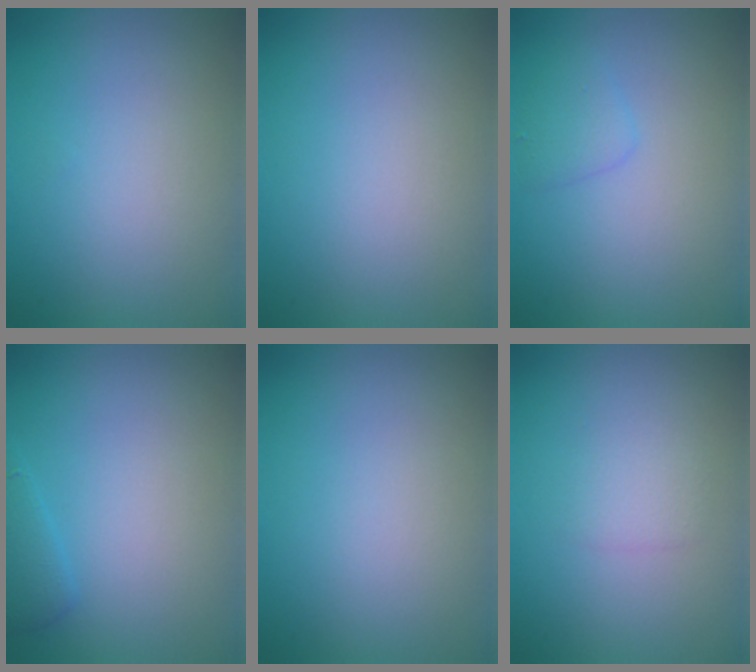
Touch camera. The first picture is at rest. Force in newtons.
{"total": 0.0}
{"total": 1.4, "press": 1.4, "slide": 0.1}
{"total": 1.4, "press": 1.4, "slide": 0.1}
{"total": 0.0}
{"total": 1.4, "press": 1.4, "slide": 0.0}